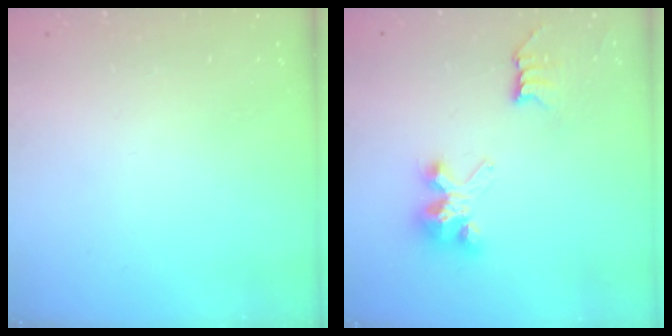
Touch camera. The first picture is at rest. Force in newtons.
{"total": 6.6, "press": 6.6, "slide": 0.1}